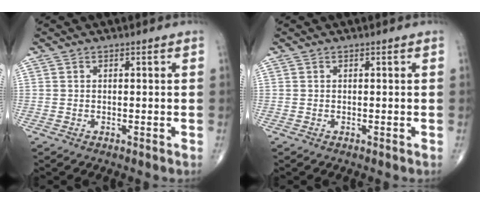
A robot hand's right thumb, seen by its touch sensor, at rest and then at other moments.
{"total": 0.0}